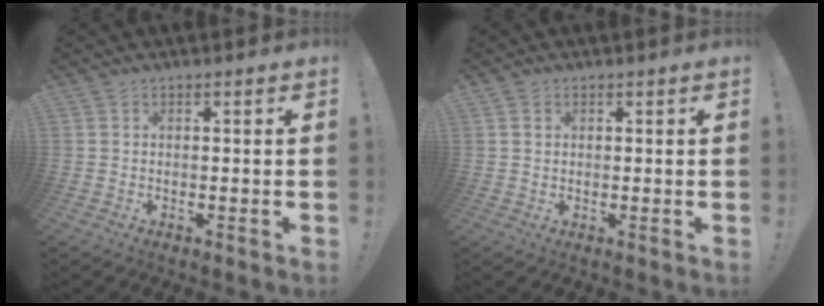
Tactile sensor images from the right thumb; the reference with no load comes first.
{"total": 1.1, "force": [0.3, 1.0, 0.2], "torque": [0.002, 0.001, 0.004]}